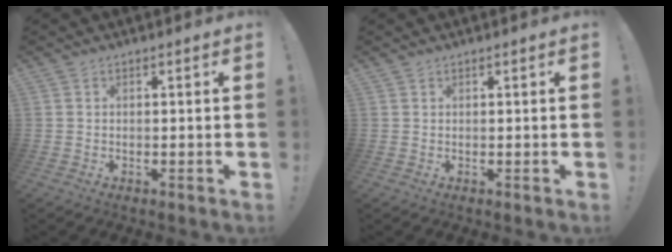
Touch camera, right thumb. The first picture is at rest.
{"total": 0.5, "force": [0.5, 0.1, 0.0], "torque": [0.003, -0.002, 0.010]}